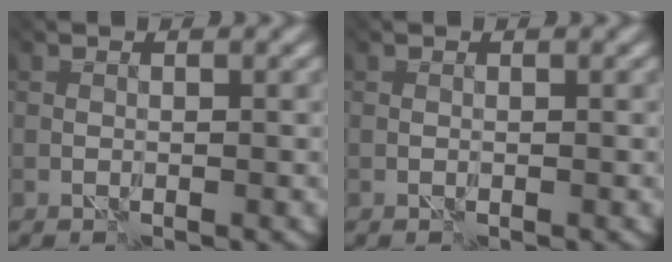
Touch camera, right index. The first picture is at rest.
{"total": 0.0}